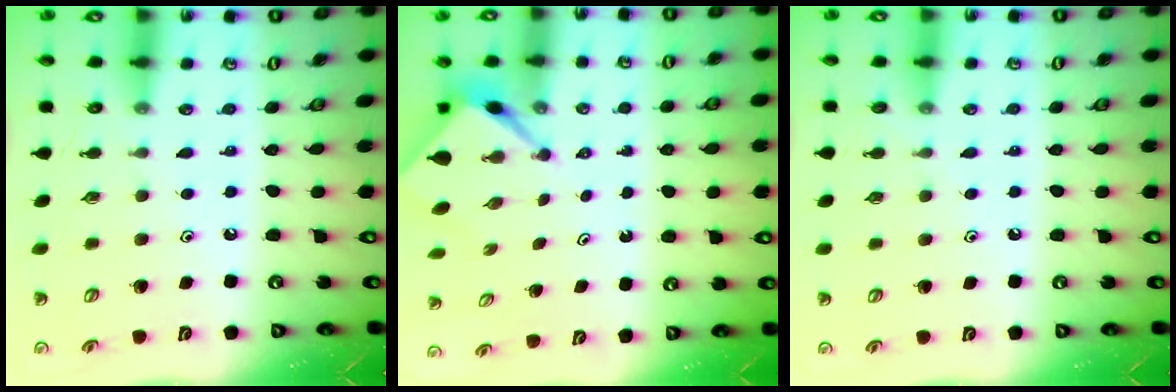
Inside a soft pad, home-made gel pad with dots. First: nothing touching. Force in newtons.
{"total": 2.6, "press": 2.6, "slide": 0.2}
{"total": 2.4, "press": 2.4, "slide": 0.4}